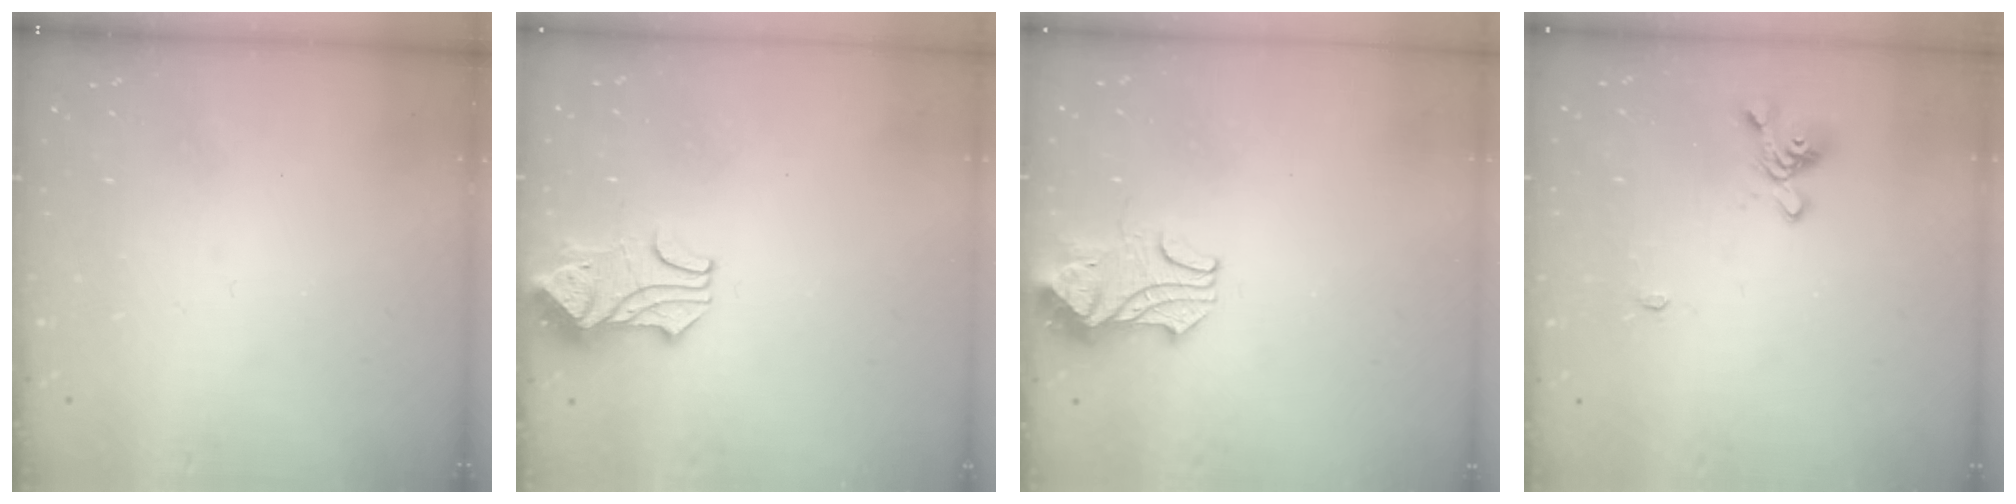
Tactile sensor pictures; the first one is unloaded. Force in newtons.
{"total": 1.9, "press": 1.5, "slide": 1.2}
{"total": 2.1, "press": 1.9, "slide": 0.8}
{"total": 1.5, "press": 1.1, "slide": 1.0}